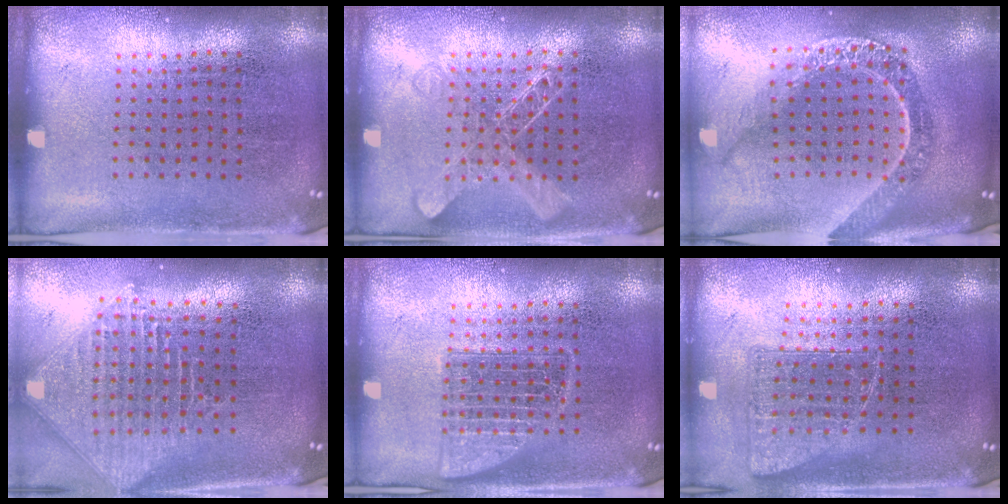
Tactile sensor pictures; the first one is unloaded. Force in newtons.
{"total": 2.0, "press": 1.9, "slide": 0.3}
{"total": 2.7, "press": 2.2, "slide": 1.6}
{"total": 2.5, "press": 2.0, "slide": 1.6}
{"total": 1.3, "press": 1.3, "slide": 0.3}
{"total": 0.8, "press": 0.8, "slide": 0.2}